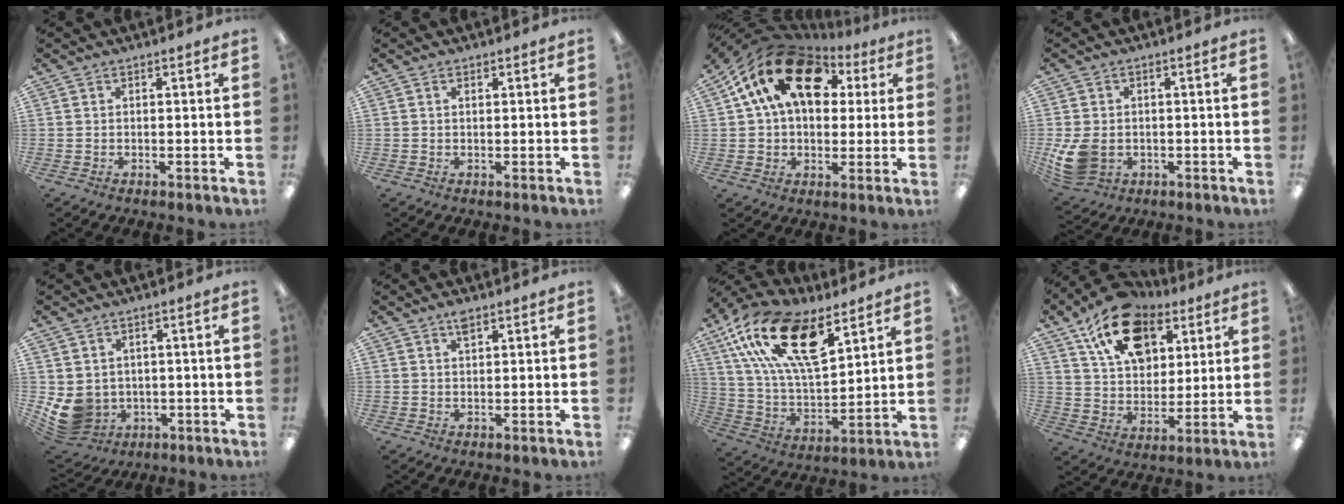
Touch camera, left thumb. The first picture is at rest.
{"total": 1.0, "force": [0.5, 0.4, 0.8], "torque": [-0.009, -0.002, 0.008]}
{"total": 18.8, "force": [7.9, 12.4, 11.8], "torque": [-0.234, -0.020, 0.142]}
{"total": 8.5, "force": [-1.6, 6.2, 5.6], "torque": [-0.121, 0.000, -0.024]}
{"total": 7.1, "force": [-0.1, 6.5, 2.8], "torque": [-0.102, -0.007, 0.003]}
{"total": 2.4, "force": [1.5, 0.9, 1.7], "torque": [-0.031, 0.000, 0.026]}
{"total": 22.3, "force": [12.4, 9.8, 15.8], "torque": [-0.295, -0.054, 0.220]}
{"total": 17.6, "force": [10.1, 11.2, 9.2], "torque": [-0.153, -0.036, 0.183]}